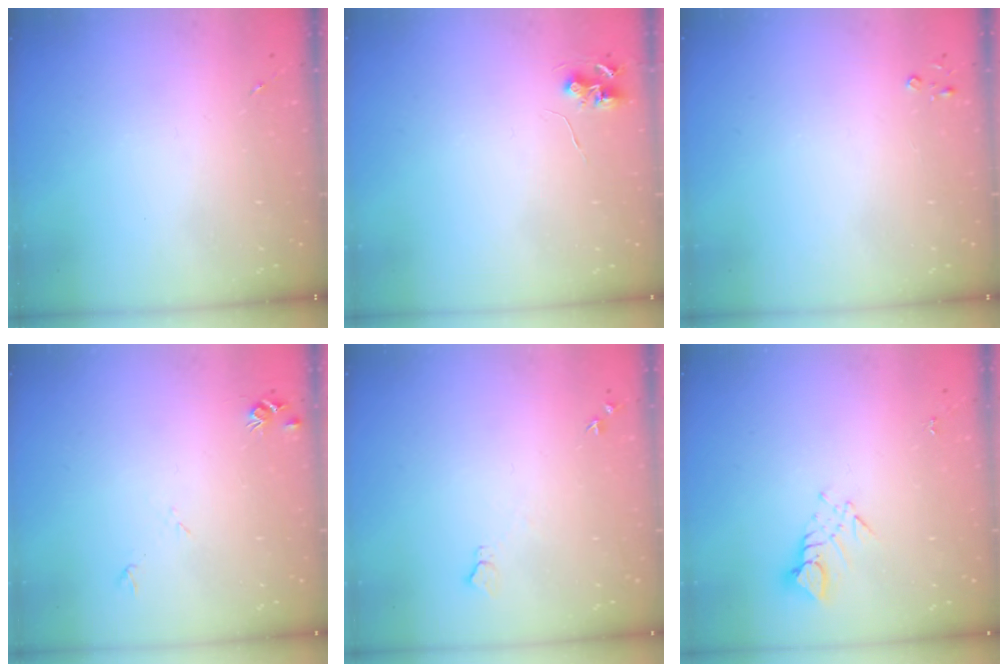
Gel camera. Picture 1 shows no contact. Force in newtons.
{"total": 6.0, "press": 6.0, "slide": 0.4}
{"total": 2.6, "press": 2.6, "slide": 0.3}
{"total": 5.5, "press": 5.5, "slide": 0.7}
{"total": 5.5, "press": 5.5, "slide": 0.7}
{"total": 4.2, "press": 4.2, "slide": 0.2}